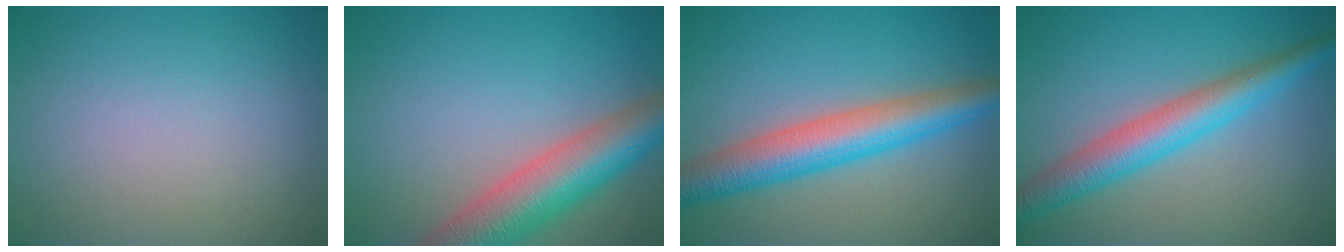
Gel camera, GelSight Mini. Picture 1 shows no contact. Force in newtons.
{"total": 8.3, "press": 8.3, "slide": 0.4}
{"total": 6.9, "press": 6.9, "slide": 0.4}
{"total": 5.5, "press": 5.5, "slide": 0.1}